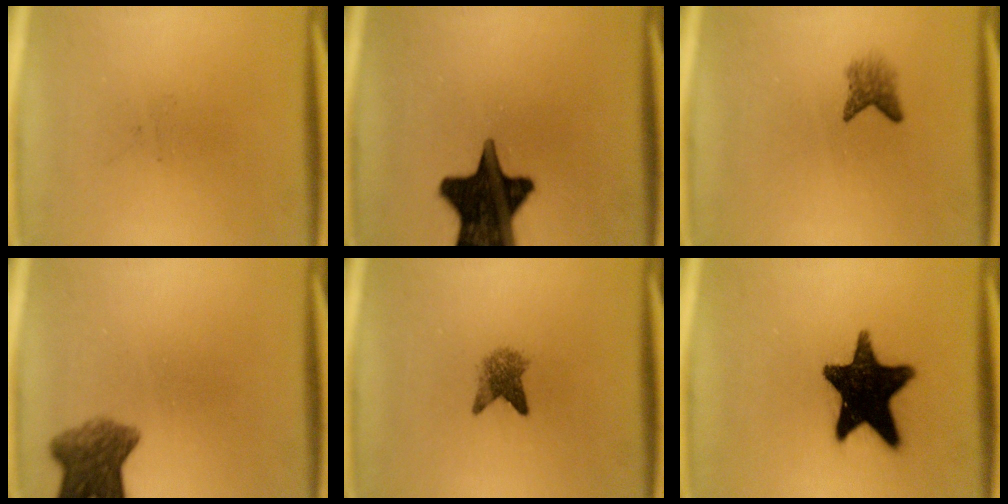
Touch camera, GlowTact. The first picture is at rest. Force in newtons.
{"total": 19.4}
{"total": 2.3}
{"total": 6.7}
{"total": 3.2}
{"total": 17.4}